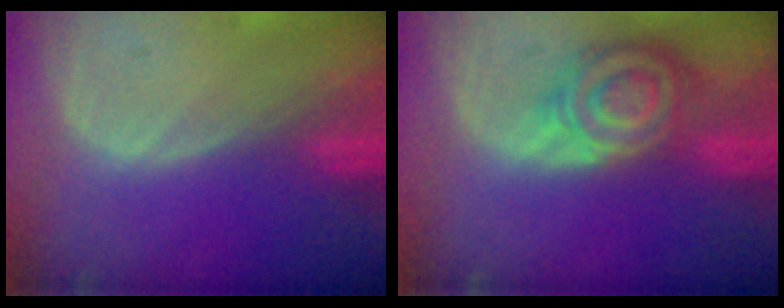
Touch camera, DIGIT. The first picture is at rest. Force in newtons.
{"total": 8.4, "press": 7.3, "slide": 4.2}